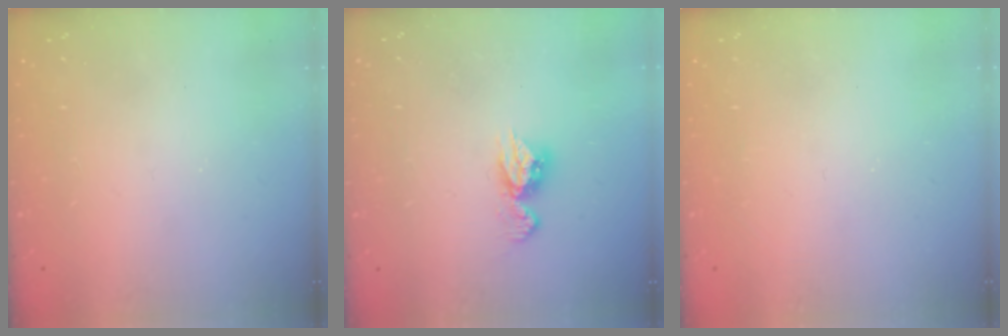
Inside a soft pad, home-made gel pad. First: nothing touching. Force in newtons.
{"total": 7.8, "press": 7.8, "slide": 0.6}
{"total": 0.0}